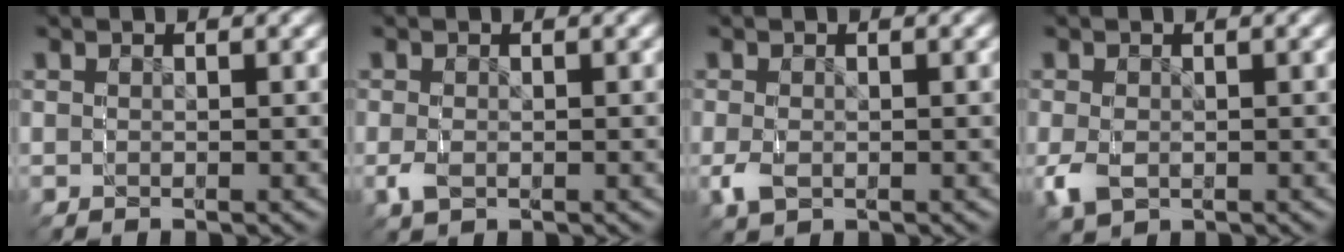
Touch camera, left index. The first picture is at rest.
{"total": 0.8, "force": [-0.1, 0.7, 0.5], "torque": [-0.013, -0.002, 0.000]}
{"total": 1.4, "force": [-0.4, 1.2, 0.7], "torque": [-0.018, -0.005, -0.002]}
{"total": 2.7, "force": [-0.7, 2.3, 1.2], "torque": [-0.038, -0.015, 0.000]}